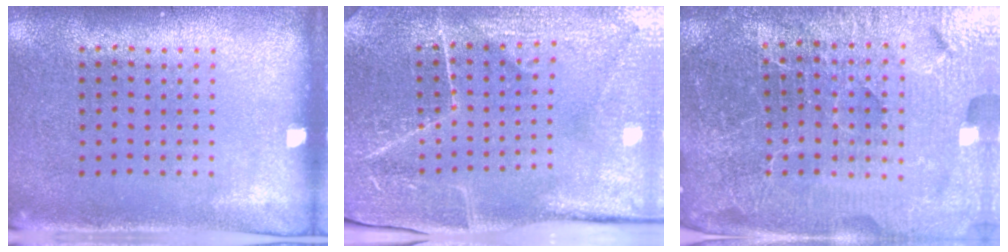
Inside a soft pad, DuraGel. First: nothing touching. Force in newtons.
{"total": 3.8, "press": 3.8, "slide": 0.2}
{"total": 6.3, "press": 5.6, "slide": 2.9}